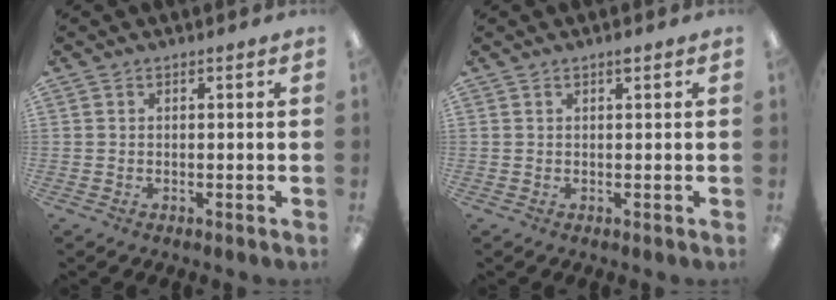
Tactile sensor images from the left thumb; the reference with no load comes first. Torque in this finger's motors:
{"motor_torque": [0.10, 0.05, 0.13, 0.14, 0.01]}